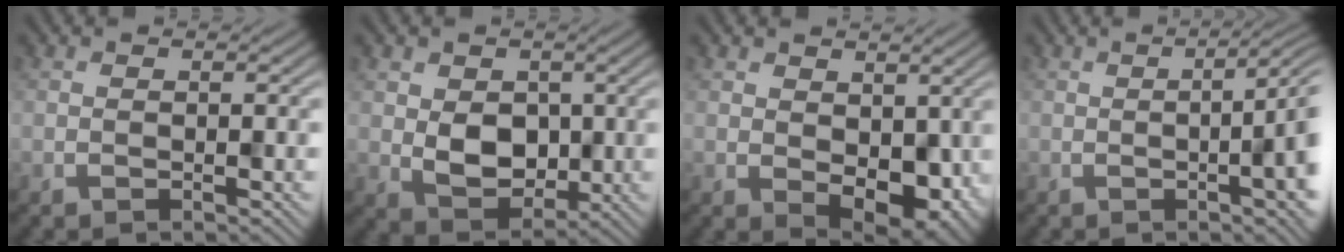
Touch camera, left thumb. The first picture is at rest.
{"total": 4.9, "force": [0.6, 4.2, 2.5], "torque": [-0.056, -0.012, 0.016]}
{"total": 5.9, "force": [0.2, 4.2, 4.2], "torque": [-0.058, -0.022, 0.020]}
{"total": 9.1, "force": [-0.4, 2.5, 8.8], "torque": [-0.083, 0.007, -0.007]}